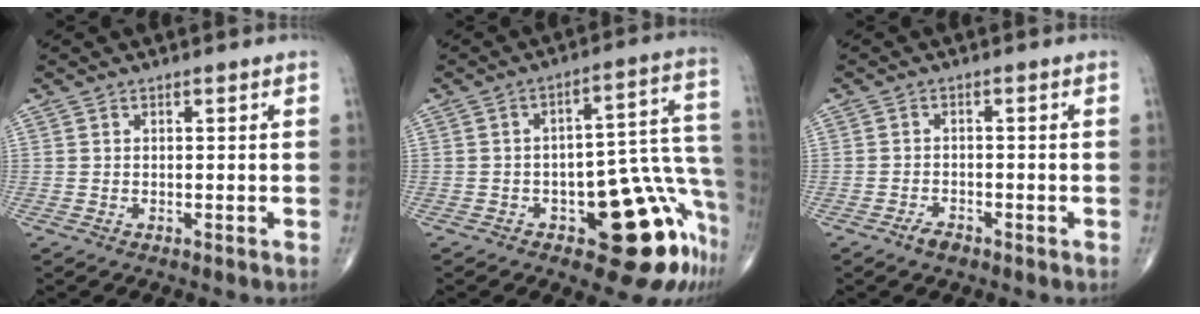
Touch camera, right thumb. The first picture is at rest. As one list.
[{"total": 17.3, "force": [-8.3, 6.8, 13.6], "torque": [-0.083, 0.080, -0.098]}, {"total": 2.3, "force": [-1.7, 1.1, 1.2], "torque": [-0.023, 0.005, -0.030]}]